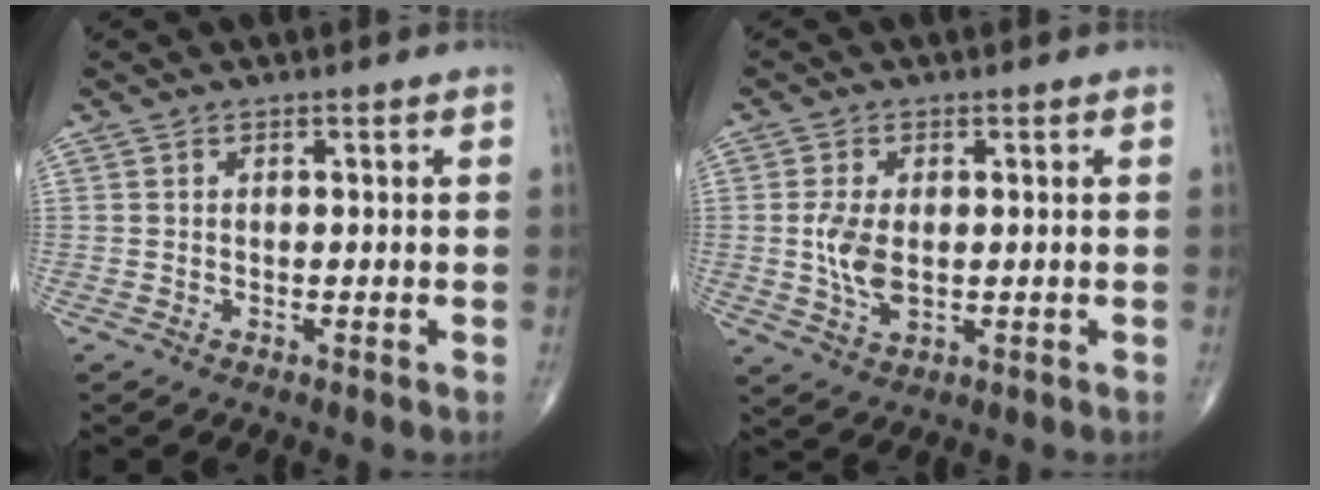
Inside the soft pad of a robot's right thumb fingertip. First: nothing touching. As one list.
[{"total": 6.1, "force": [0.0, 3.4, 5.1], "torque": [-0.110, -0.006, 0.003]}]